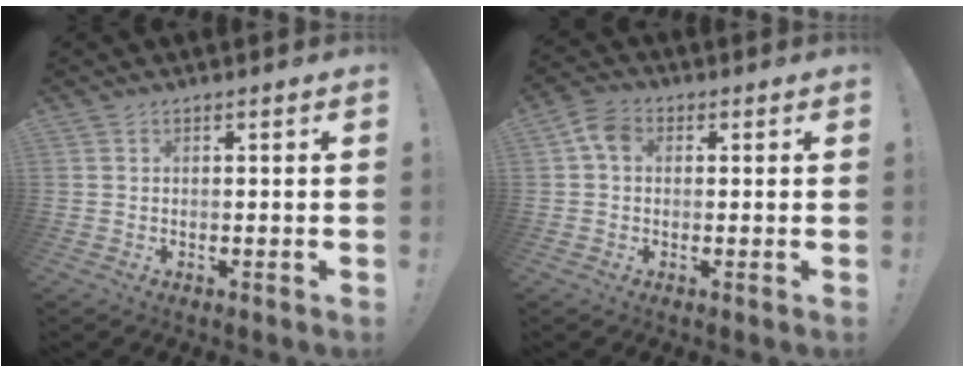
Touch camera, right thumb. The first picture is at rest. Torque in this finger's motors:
{"motor_torque": [0.91, 0.97, 0.19, -0.26, -0.04]}